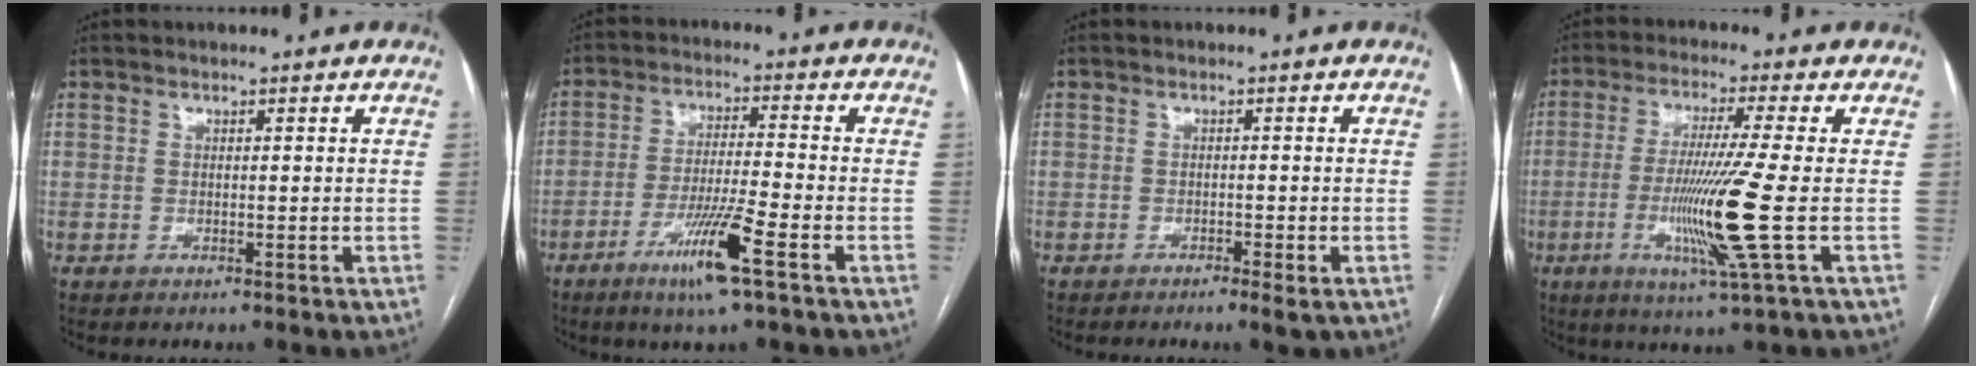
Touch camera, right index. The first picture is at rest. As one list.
[{"total": 9.4, "force": [-5.0, -0.6, 7.9], "torque": [-0.150, -0.018, -0.092]}, {"total": 2.2, "force": [-1.5, 0.2, 1.6], "torque": [-0.024, -0.003, -0.021]}, {"total": 11.7, "force": [-2.7, -2.1, 11.2], "torque": [-0.225, -0.027, -0.049]}]